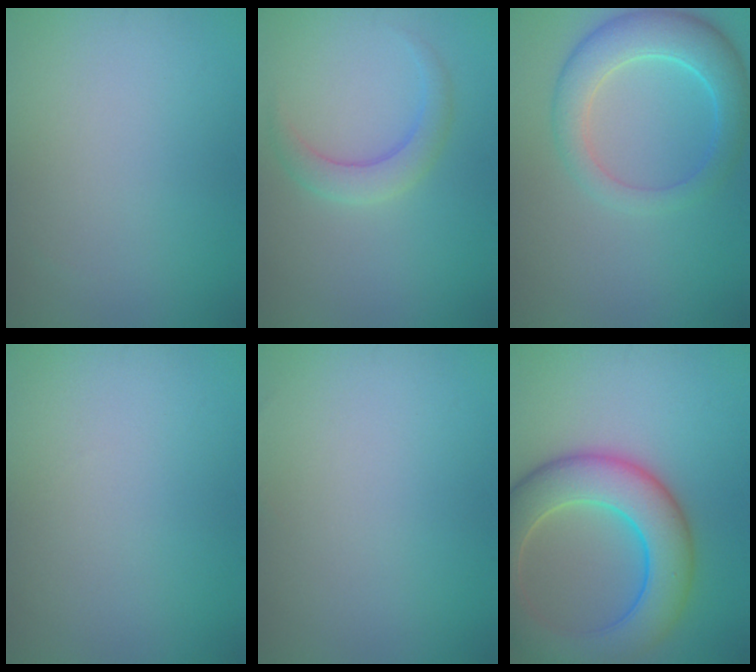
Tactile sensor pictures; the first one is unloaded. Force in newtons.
{"total": 2.4, "press": 2.4, "slide": 0.0}
{"total": 5.1, "press": 5.0, "slide": 0.4}
{"total": 0.0}
{"total": 0.0}
{"total": 9.2, "press": 9.2, "slide": 0.6}